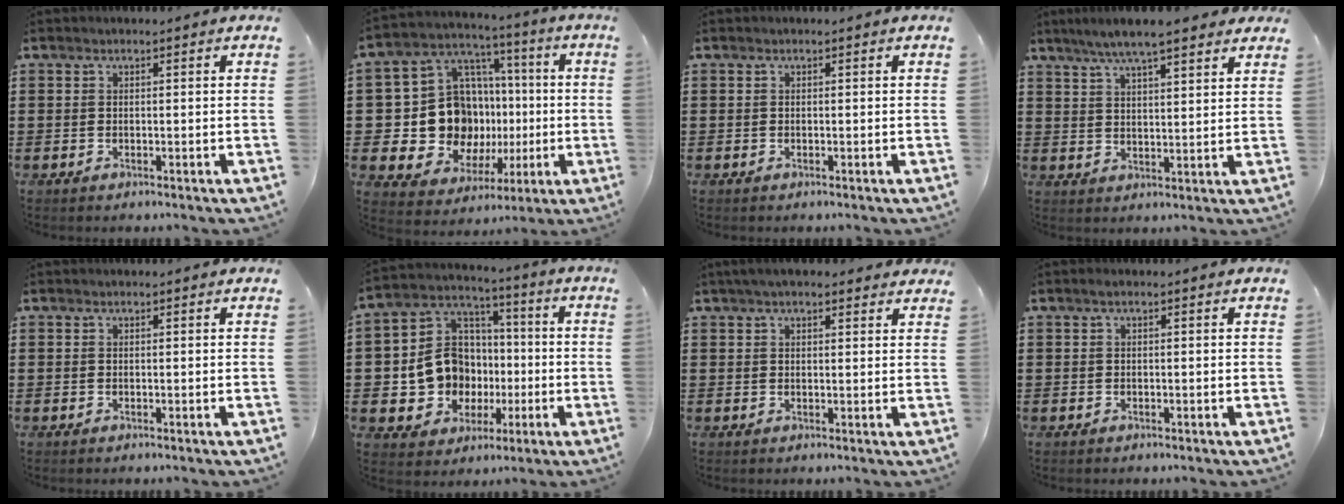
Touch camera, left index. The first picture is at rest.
{"total": 14.4, "force": [-0.8, 12.9, 6.4], "torque": [-0.142, -0.003, -0.002]}
{"total": 0.0}
{"total": 6.5, "force": [5.4, 0.7, 3.5], "torque": [-0.081, -0.008, 0.096]}
{"total": 0.0}
{"total": 10.8, "force": [-1.2, 10.1, 3.7], "torque": [-0.117, 0.003, -0.017]}
{"total": 3.5, "force": [2.9, 0.9, 1.8], "torque": [-0.041, 0.004, 0.053]}
{"total": 0.6, "force": [0.1, 0.1, 0.6], "torque": [-0.010, -0.001, 0.002]}